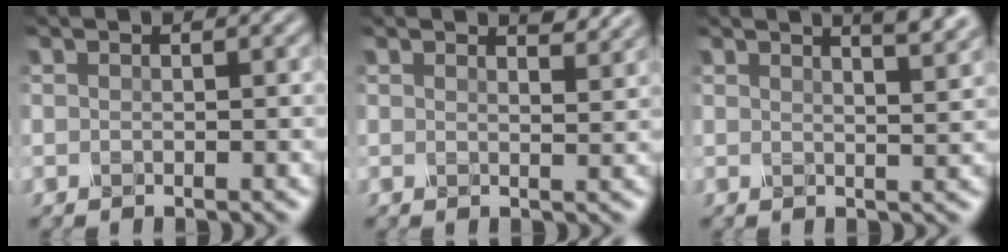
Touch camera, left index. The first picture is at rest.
{"total": 2.0, "force": [1.8, 0.3, 0.8], "torque": [-0.009, -0.001, 0.024]}
{"total": 4.5, "force": [3.3, 1.3, 2.8], "torque": [-0.014, 0.021, 0.016]}